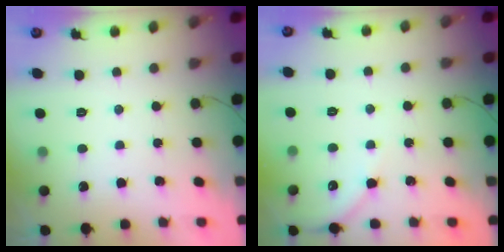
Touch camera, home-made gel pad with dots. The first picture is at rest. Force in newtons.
{"total": 4.5, "press": 4.4, "slide": 0.8}